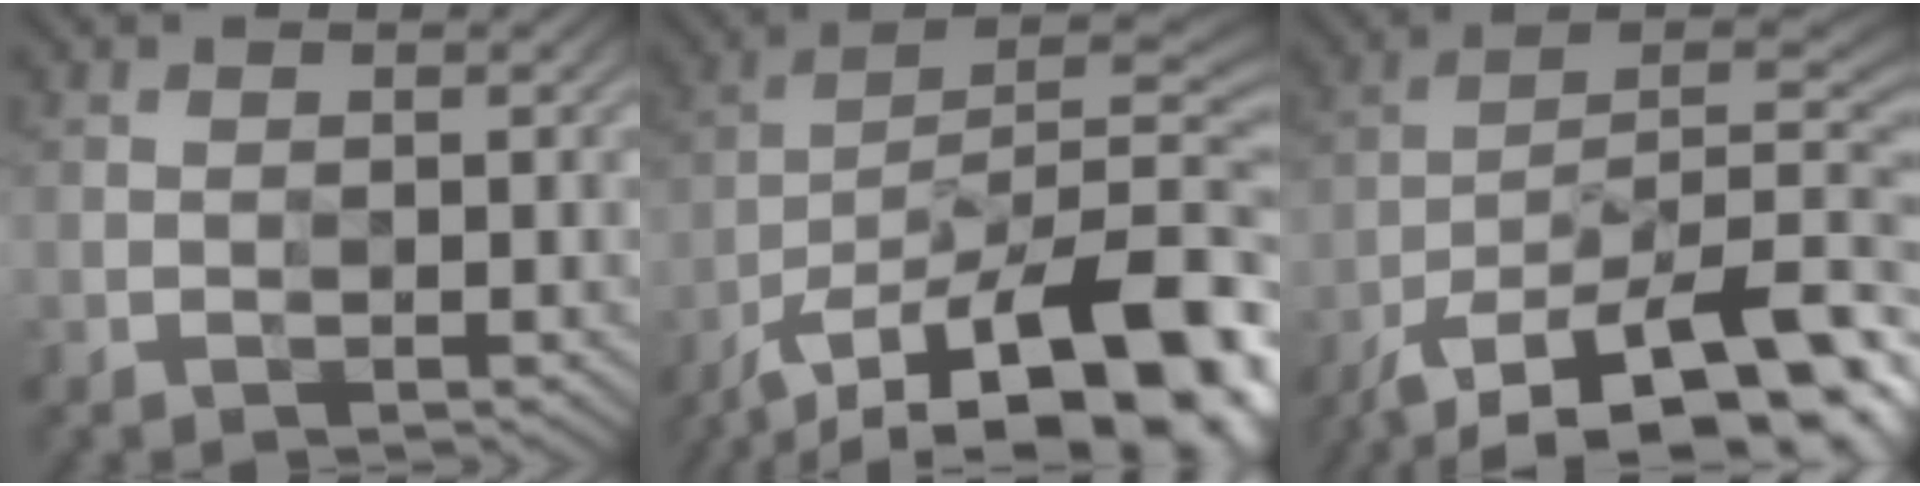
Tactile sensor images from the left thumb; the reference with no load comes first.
{"total": 18.9, "force": [-13.5, 7.2, 11.2], "torque": [-0.150, -0.017, -0.216]}
{"total": 17.1, "force": [-11.6, 6.8, 10.5], "torque": [-0.176, -0.024, -0.186]}